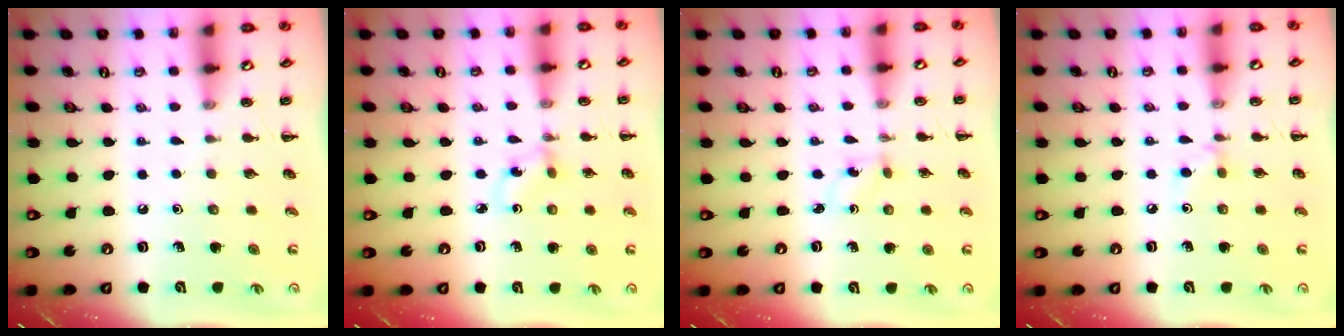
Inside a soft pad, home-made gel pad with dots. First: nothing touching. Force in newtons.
{"total": 1.5, "press": 1.3, "slide": 0.7}
{"total": 0.9, "press": 0.7, "slide": 0.5}
{"total": 4.5, "press": 4.2, "slide": 1.6}